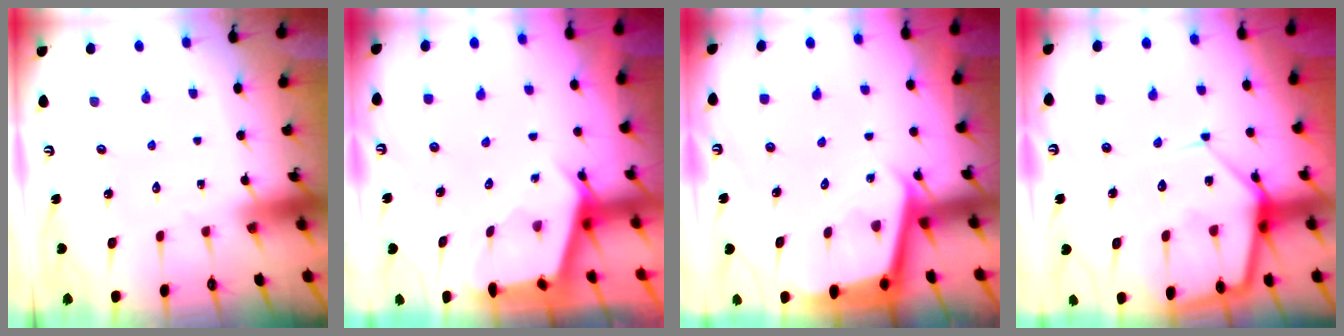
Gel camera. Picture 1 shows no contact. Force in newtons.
{"total": 2.8, "press": 2.8, "slide": 0.3}
{"total": 3.5, "press": 3.5, "slide": 0.2}
{"total": 15.9, "press": 15.8, "slide": 1.5}